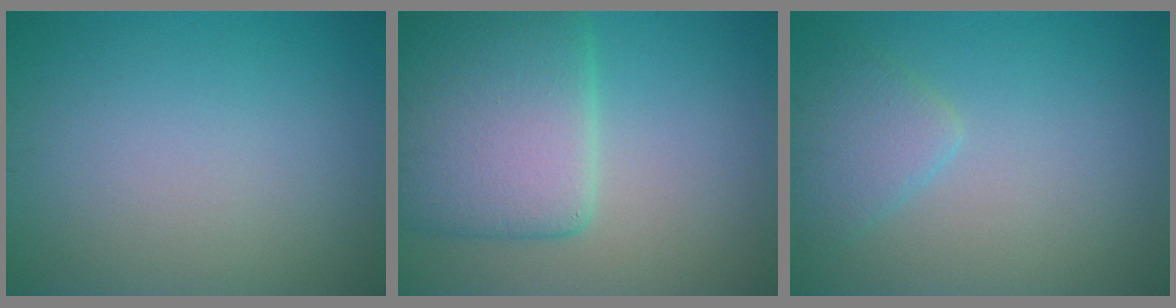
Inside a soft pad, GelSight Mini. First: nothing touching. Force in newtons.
{"total": 9.0, "press": 9.0, "slide": 0.6}
{"total": 2.5, "press": 2.5, "slide": 0.2}